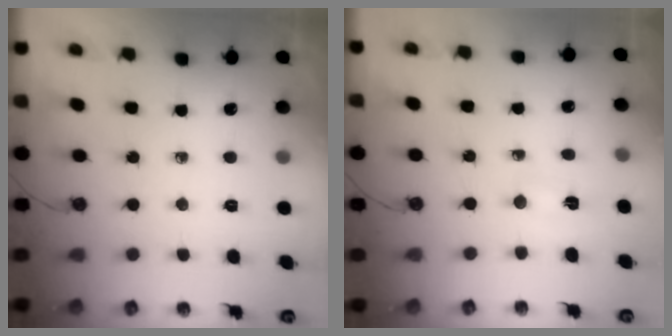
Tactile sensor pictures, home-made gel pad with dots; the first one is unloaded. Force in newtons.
{"total": 2.0, "press": 1.5, "slide": 1.3}